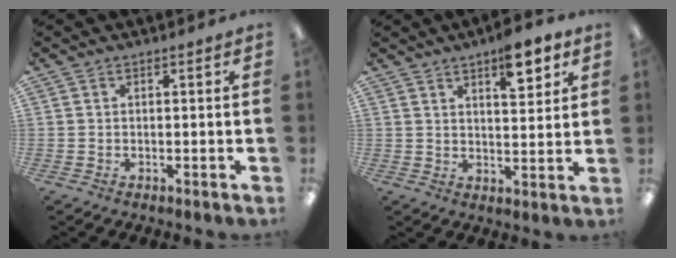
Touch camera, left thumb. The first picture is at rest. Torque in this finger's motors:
{"motor_torque": [1.21, 1.10, 0.51, -0.45, 0.03]}